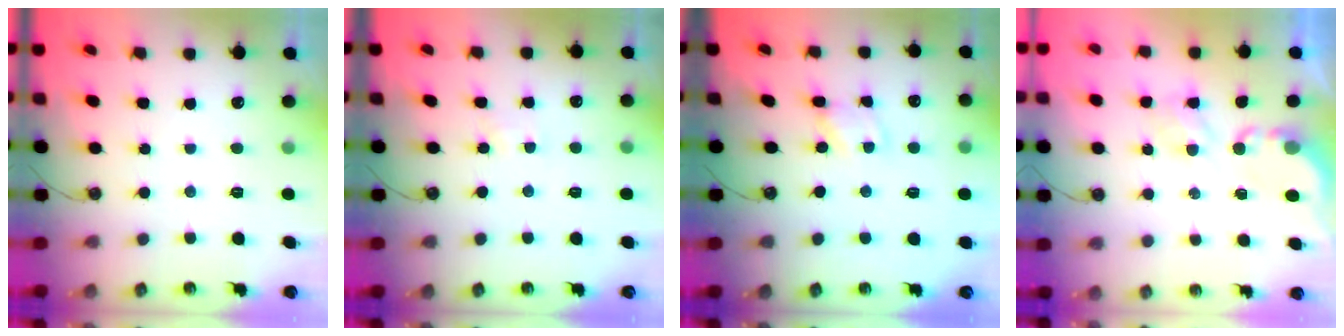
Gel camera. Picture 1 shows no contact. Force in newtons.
{"total": 3.4, "press": 3.4, "slide": 0.4}
{"total": 1.6, "press": 1.6, "slide": 0.2}
{"total": 3.9, "press": 3.9, "slide": 0.1}